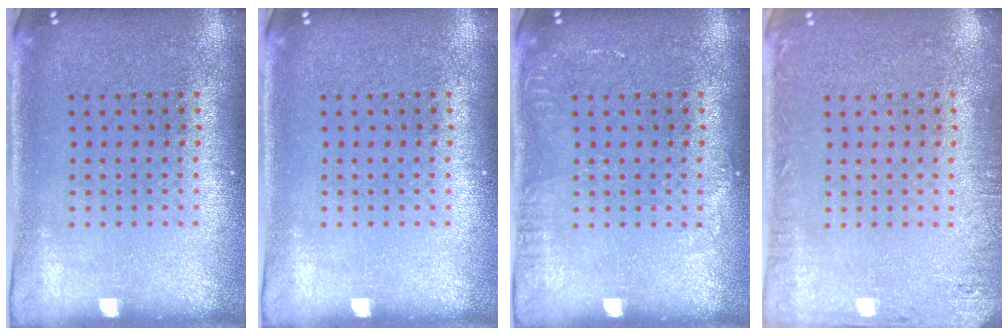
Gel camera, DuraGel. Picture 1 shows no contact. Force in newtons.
{"total": 0.0}
{"total": 1.0, "press": 1.0, "slide": 0.2}
{"total": 1.9, "press": 1.9, "slide": 0.2}